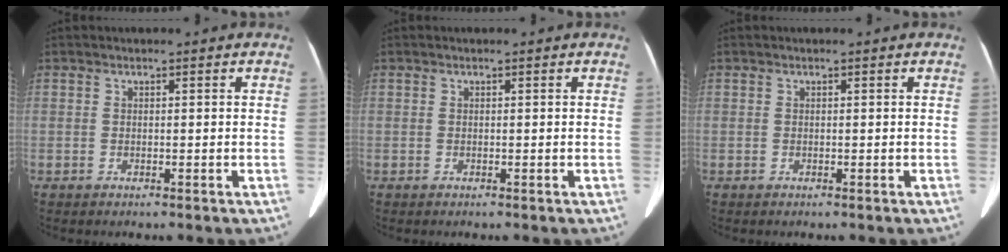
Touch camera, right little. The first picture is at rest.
{"total": 0.0}
{"total": 0.0}